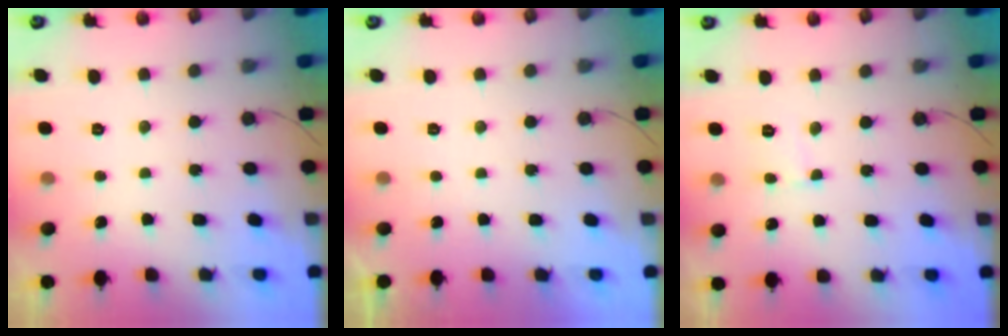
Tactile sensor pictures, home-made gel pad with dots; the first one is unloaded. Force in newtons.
{"total": 2.2, "press": 2.2, "slide": 0.4}
{"total": 2.8, "press": 2.8, "slide": 0.2}